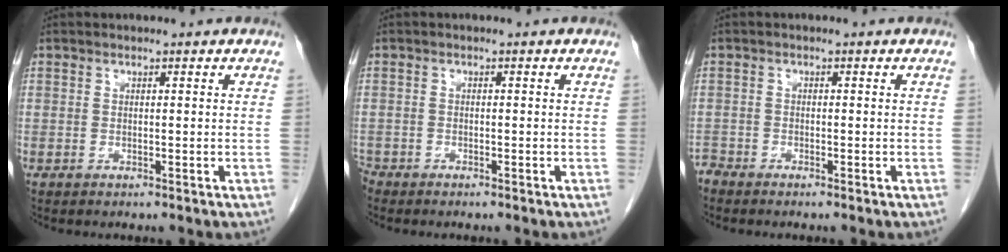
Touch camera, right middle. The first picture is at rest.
{"total": 1.5, "force": [-1.5, 0.5, 0.1], "torque": [-0.001, -0.002, -0.024]}
{"total": 1.4, "force": [-1.3, 0.0, -0.2], "torque": [0.005, -0.004, -0.026]}